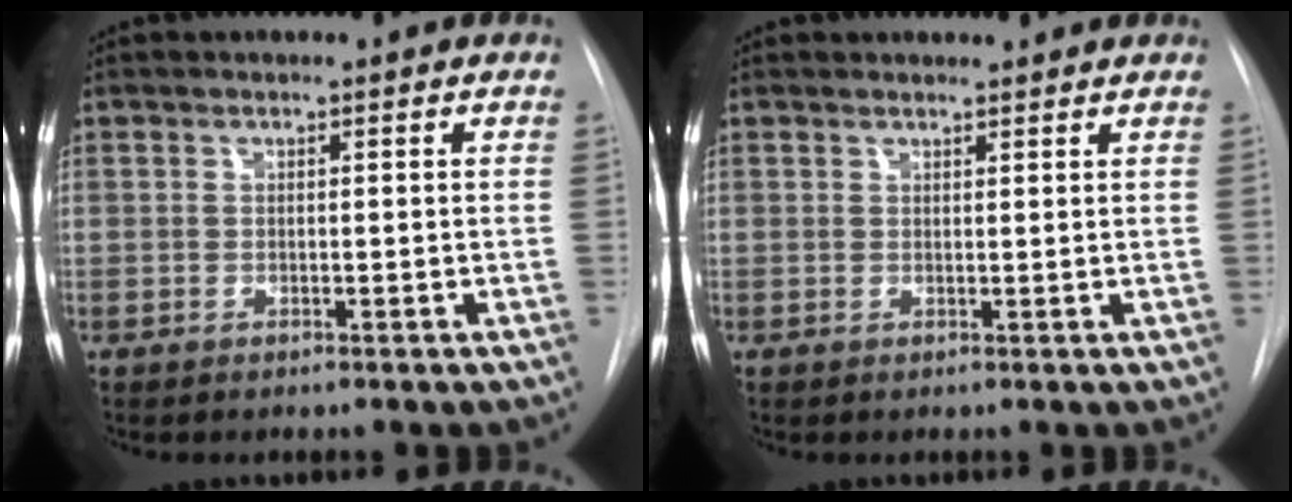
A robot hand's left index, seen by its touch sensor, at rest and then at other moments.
{"total": 1.9, "force": [1.8, 0.6, 0.2], "torque": [-0.006, 0.012, 0.022]}